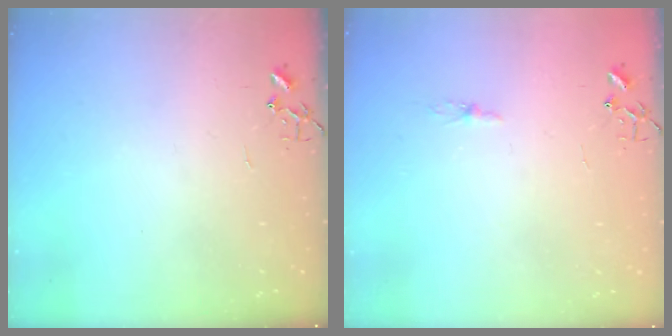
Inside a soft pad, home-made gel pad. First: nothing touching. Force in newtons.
{"total": 2.2, "press": 2.2, "slide": 0.3}